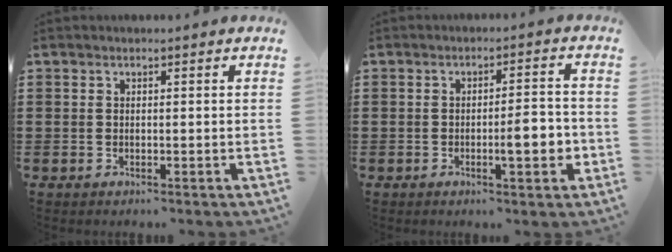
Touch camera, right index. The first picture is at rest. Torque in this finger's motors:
{"motor_torque": [1.61, -0.08, 0.44, 0.13]}